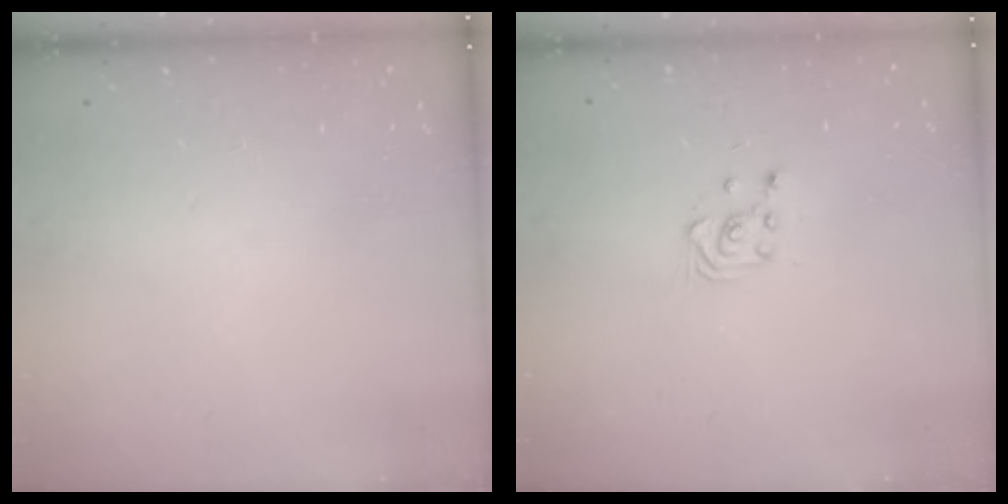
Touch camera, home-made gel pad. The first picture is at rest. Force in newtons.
{"total": 3.5, "press": 3.3, "slide": 1.0}